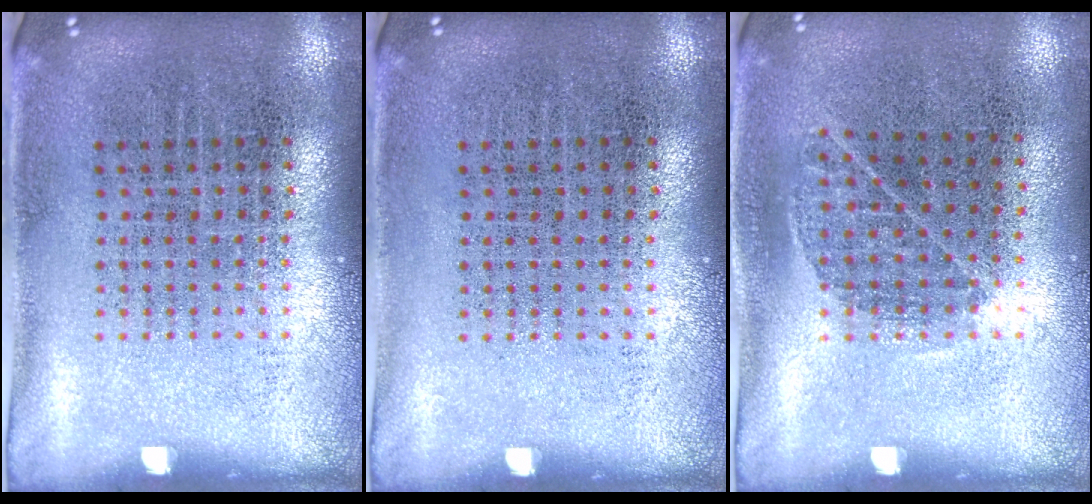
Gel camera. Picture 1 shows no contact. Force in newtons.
{"total": 0.0}
{"total": 0.8, "press": 0.6, "slide": 0.6}